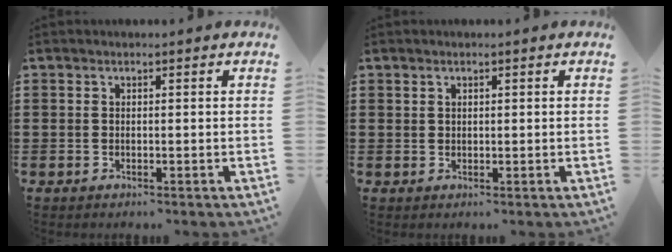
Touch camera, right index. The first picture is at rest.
{"total": 0.6, "force": [0.4, 0.4, 0.3], "torque": [-0.007, 0.000, 0.009]}